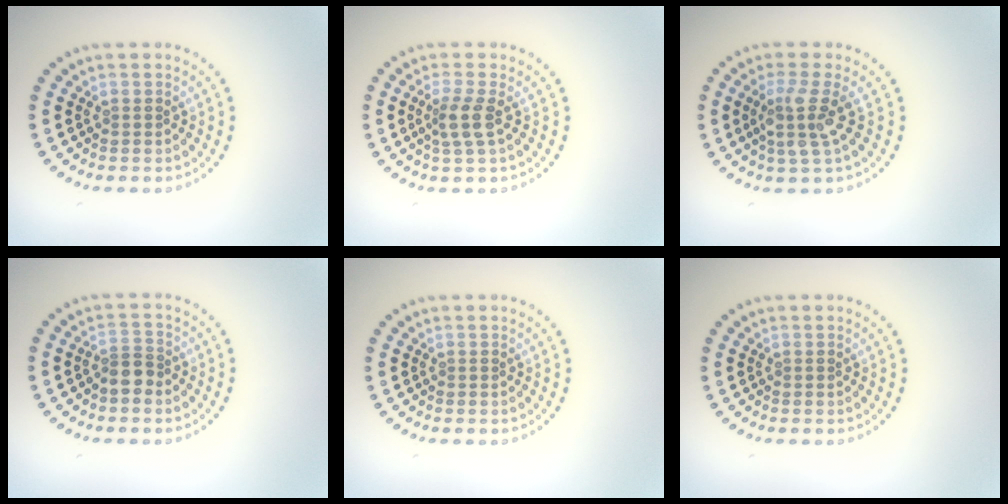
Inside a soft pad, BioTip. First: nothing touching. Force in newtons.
{"total": 2.4, "press": 1.9, "slide": 1.5}
{"total": 3.2, "press": 2.4, "slide": 2.0}
{"total": 2.1, "press": 1.7, "slide": 1.2}
{"total": 0.0}
{"total": 0.0}